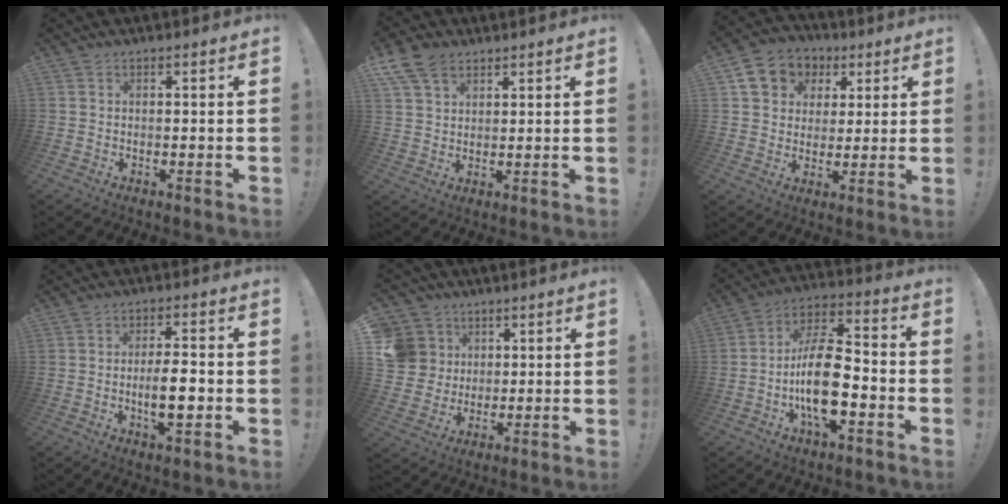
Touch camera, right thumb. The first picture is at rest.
{"total": 8.9, "force": [5.3, 5.7, 4.3], "torque": [-0.082, -0.014, 0.107]}
{"total": 10.6, "force": [4.0, 9.1, 3.8], "torque": [-0.052, -0.017, 0.082]}
{"total": 7.9, "force": [-2.0, 1.9, 7.4], "torque": [-0.122, -0.002, -0.038]}
{"total": 11.4, "force": [3.1, 10.4, 3.5], "torque": [-0.055, -0.009, 0.066]}
{"total": 17.5, "force": [-5.1, 7.8, 14.8], "torque": [-0.280, 0.027, -0.081]}